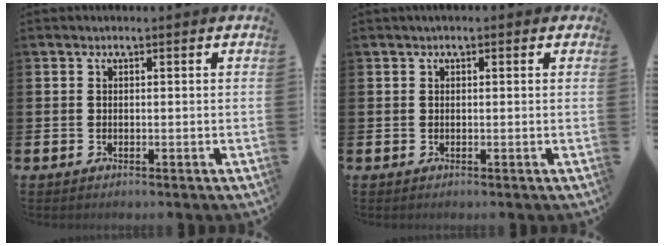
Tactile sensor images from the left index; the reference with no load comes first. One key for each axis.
{"total": 0.6, "fx": 0.3, "fy": 0.4, "fz": 0.4, "tx": -0.006, "ty": 0.007, "tz": 0.003}